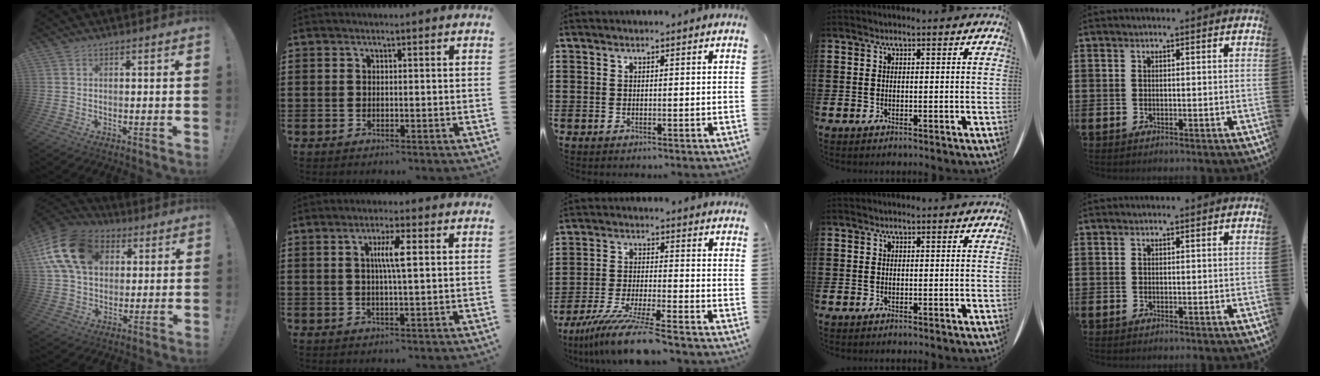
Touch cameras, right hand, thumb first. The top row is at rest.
{"thumb": {"total": 18.5, "force": [6.2, 13.4, 11.1], "torque": [-0.196, -0.008, 0.120]}, "index": {"total": 4.3, "force": [0.7, 0.3, 4.2], "torque": [-0.082, 0.000, 0.007]}, "middle": {"total": 9.3, "force": [-7.9, -0.2, 4.9], "torque": [-0.100, -0.009, -0.152]}}